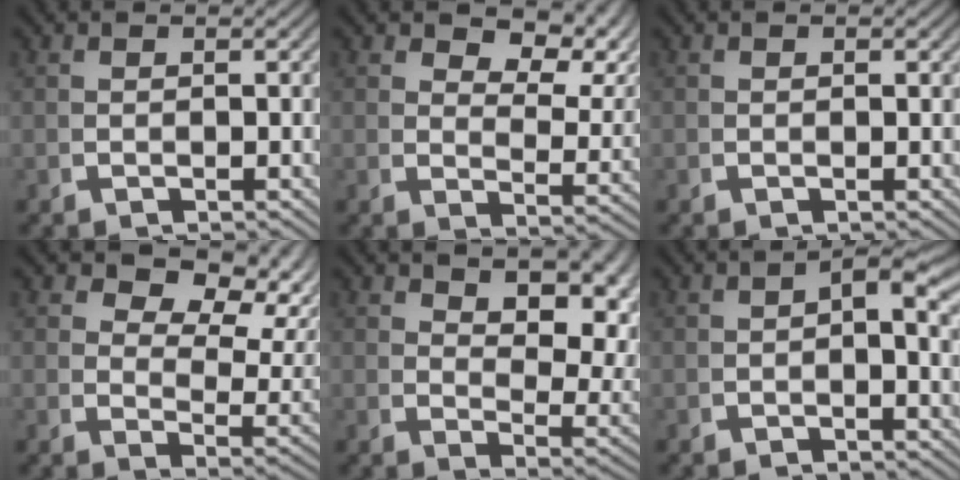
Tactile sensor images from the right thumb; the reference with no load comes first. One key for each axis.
{"total": 5.9, "fx": 3.4, "fy": 2.8, "fz": 3.9, "tx": -0.047, "ty": -0.007, "tz": 0.058}
{"total": 0.0}
{"total": 7.2, "fx": 3.4, "fy": 4.1, "fz": 4.9, "tx": -0.072, "ty": -0.018, "tz": 0.060}
{"total": 7.3, "fx": 3.0, "fy": 4.0, "fz": 5.3, "tx": -0.073, "ty": -0.014, "tz": 0.055}
{"total": 2.4, "fx": 0.5, "fy": 0.7, "fz": 2.2, "tx": -0.030, "ty": 0.003, "tz": 0.004}